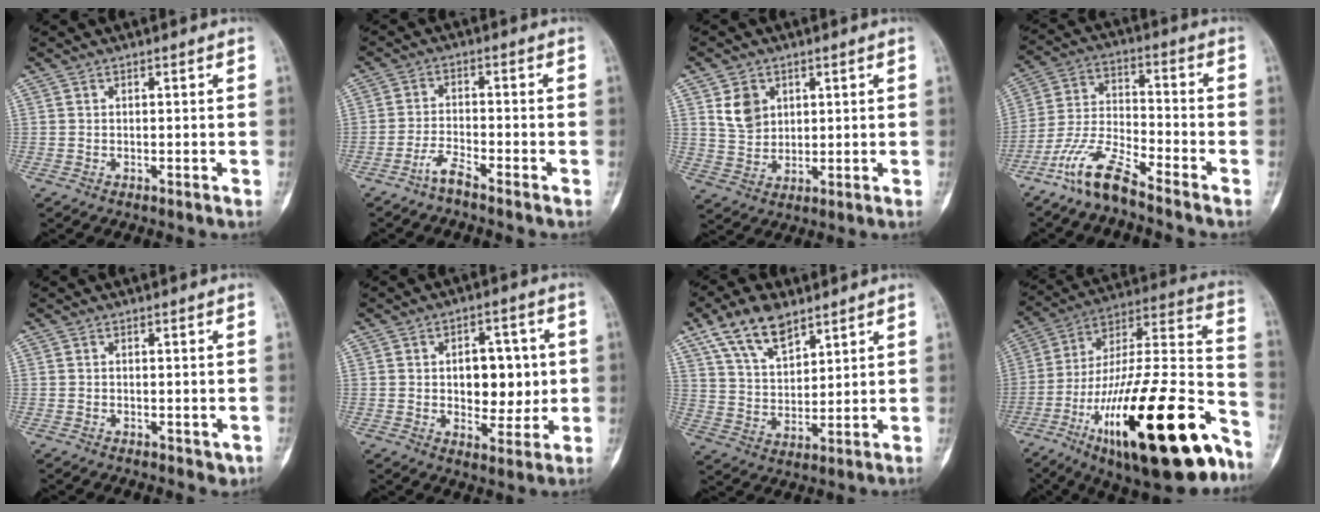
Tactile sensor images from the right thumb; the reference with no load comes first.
{"total": 3.4, "force": [-2.9, 0.5, 1.6], "torque": [-0.037, 0.019, -0.061]}
{"total": 6.5, "force": [2.5, 5.1, 3.1], "torque": [-0.032, -0.016, 0.055]}
{"total": 10.2, "force": [-8.0, 2.2, 5.9], "torque": [-0.125, 0.054, -0.164]}
{"total": 1.6, "force": [-0.2, 1.3, 0.9], "torque": [-0.002, -0.001, 0.004]}
{"total": 11.2, "force": [0.7, 7.2, 8.6], "torque": [-0.070, 0.005, 0.016]}
{"total": 11.9, "force": [7.7, 5.8, 6.9], "torque": [-0.104, -0.030, 0.149]}
{"total": 35.1, "force": [-17.7, 11.1, 28.2], "torque": [-0.413, 0.075, -0.282]}